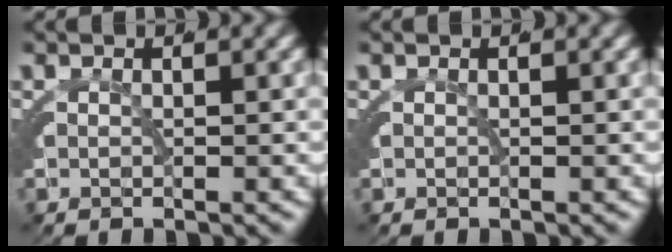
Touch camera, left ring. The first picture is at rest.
{"total": 0.0}